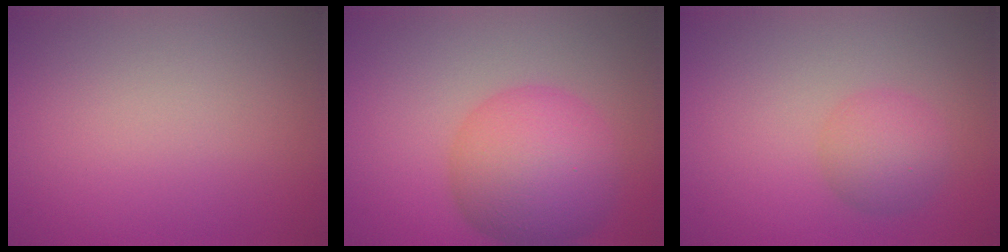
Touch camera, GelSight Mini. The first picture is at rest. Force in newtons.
{"total": 7.9, "press": 7.9, "slide": 0.2}
{"total": 2.9, "press": 2.9, "slide": 0.1}